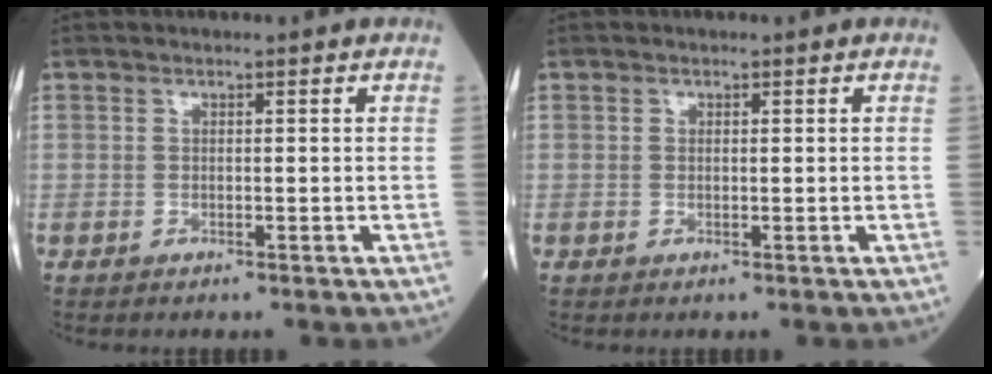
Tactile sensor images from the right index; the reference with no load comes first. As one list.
[{"total": 0.0}]